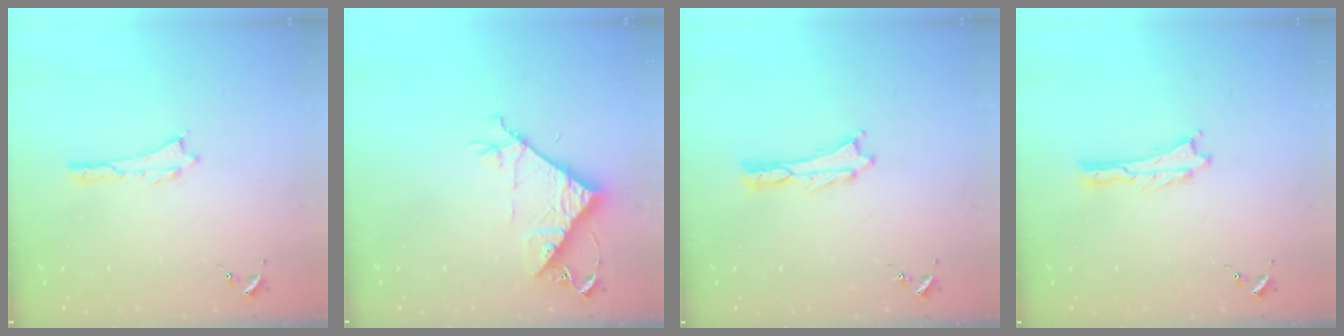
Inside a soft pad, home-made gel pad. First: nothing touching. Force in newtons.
{"total": 8.3, "press": 8.3, "slide": 0.8}
{"total": 0.0}
{"total": 0.0}